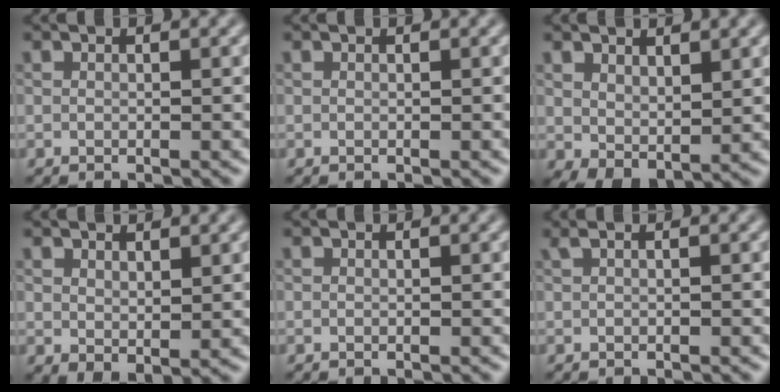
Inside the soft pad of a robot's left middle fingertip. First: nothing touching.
{"total": 0.0}
{"total": 3.5, "force": [1.1, 2.1, 2.6], "torque": [-0.056, -0.009, 0.027]}
{"total": 2.3, "force": [1.1, 1.2, 1.5], "torque": [-0.032, -0.008, 0.029]}
{"total": 0.0}
{"total": 0.9, "force": [0.4, 0.2, 0.8], "torque": [-0.018, 0.007, 0.005]}